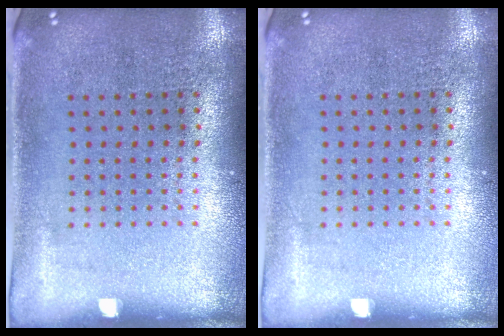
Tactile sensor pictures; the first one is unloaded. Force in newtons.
{"total": 0.0}